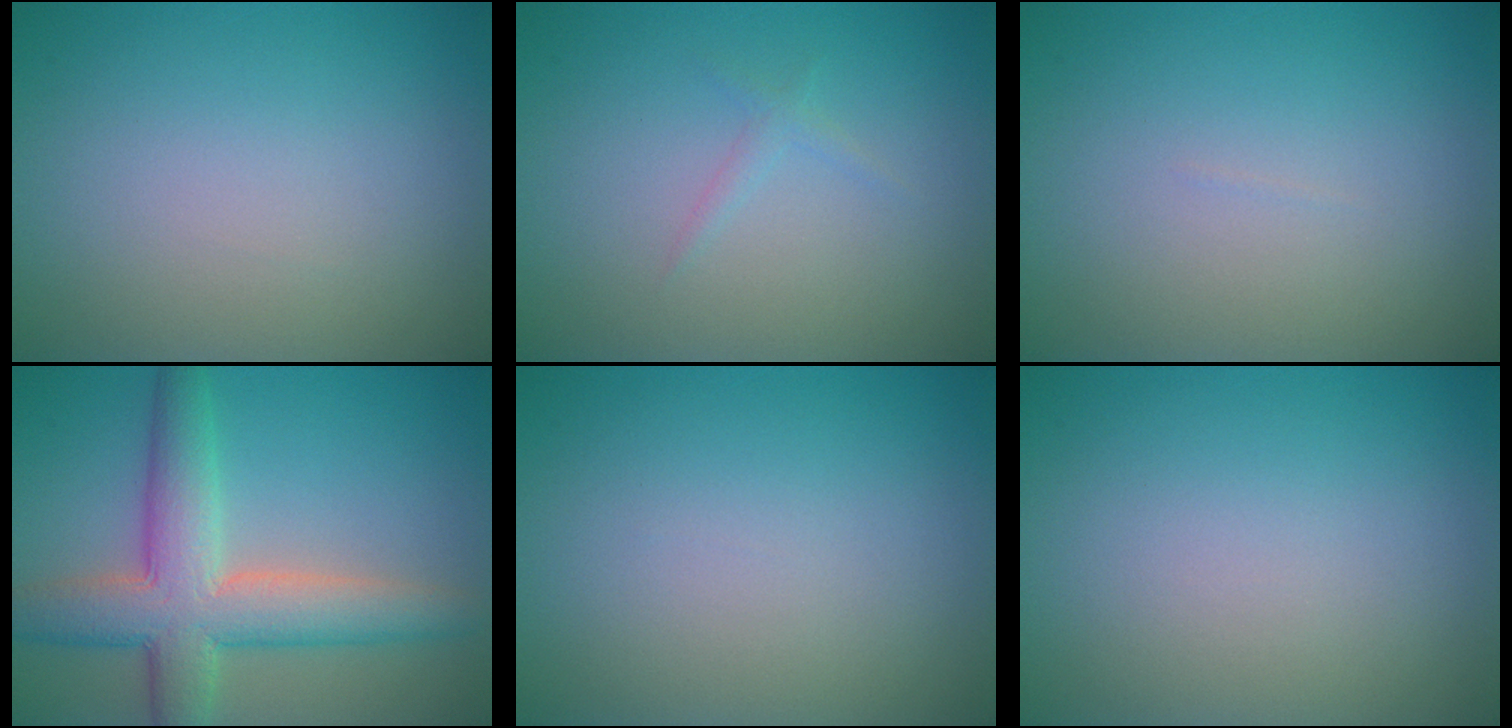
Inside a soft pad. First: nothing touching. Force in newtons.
{"total": 0.7, "press": 0.7, "slide": 0.1}
{"total": 0.0}
{"total": 7.5, "press": 7.5, "slide": 0.2}
{"total": 0.0}
{"total": 0.0}